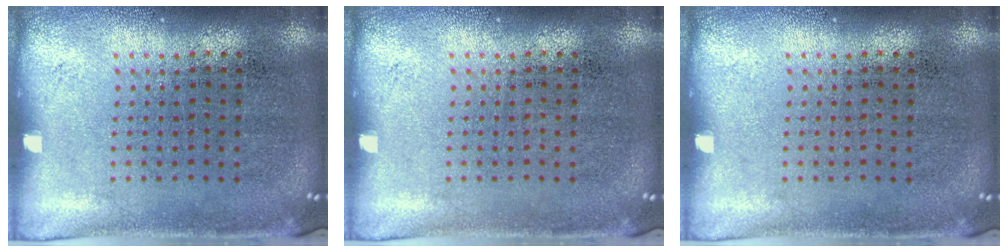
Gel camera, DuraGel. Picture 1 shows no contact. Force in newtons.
{"total": 0.0}
{"total": 0.0}